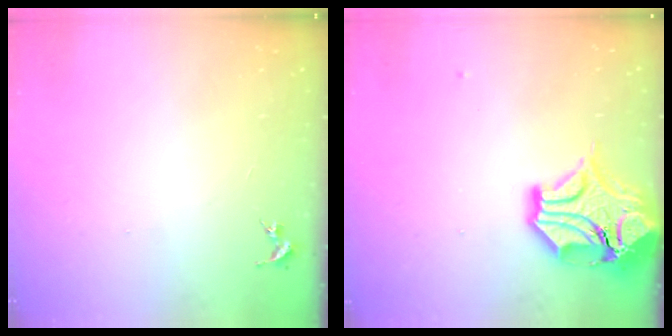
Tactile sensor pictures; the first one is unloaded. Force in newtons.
{"total": 16.7, "press": 16.5, "slide": 2.5}